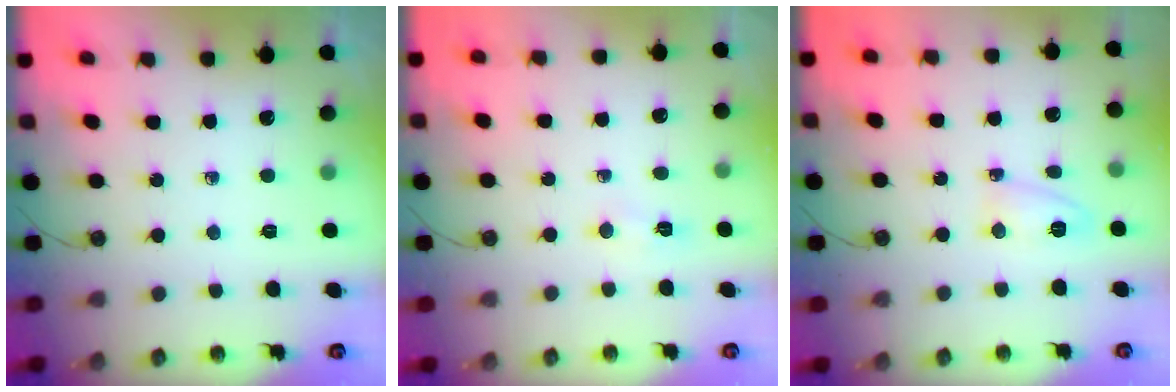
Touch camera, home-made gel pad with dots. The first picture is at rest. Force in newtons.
{"total": 3.3, "press": 3.1, "slide": 1.1}
{"total": 3.9, "press": 3.8, "slide": 0.8}